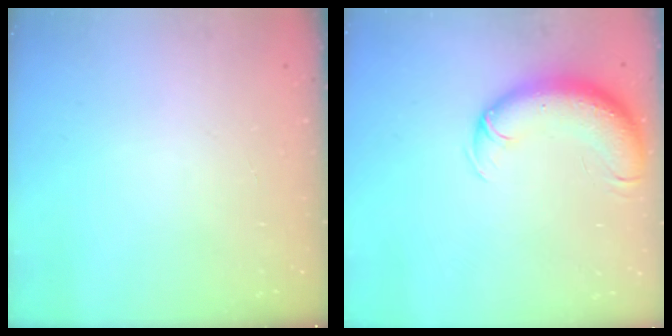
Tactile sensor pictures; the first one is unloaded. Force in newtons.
{"total": 11.0, "press": 10.6, "slide": 2.9}